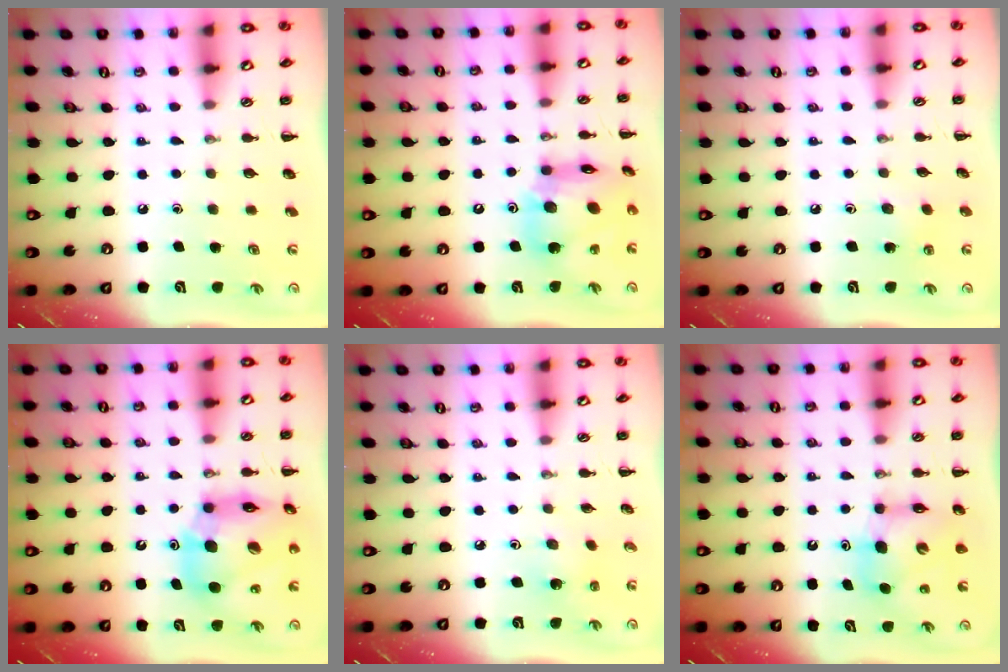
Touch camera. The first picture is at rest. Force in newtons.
{"total": 17.3, "press": 17.0, "slide": 2.9}
{"total": 5.8, "press": 5.5, "slide": 1.7}
{"total": 16.7, "press": 16.0, "slide": 4.7}
{"total": 2.4, "press": 2.2, "slide": 0.8}
{"total": 7.2, "press": 7.2, "slide": 0.4}